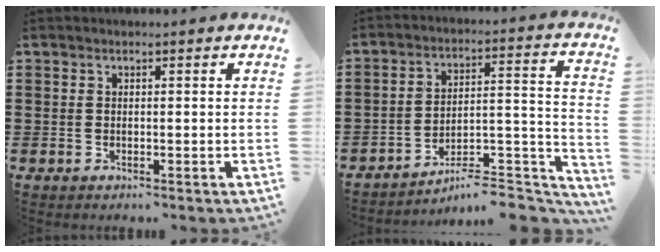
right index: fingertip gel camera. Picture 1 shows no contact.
{"total": 6.5, "force": [-5.8, 1.0, 2.6], "torque": [-0.037, -0.005, -0.115]}